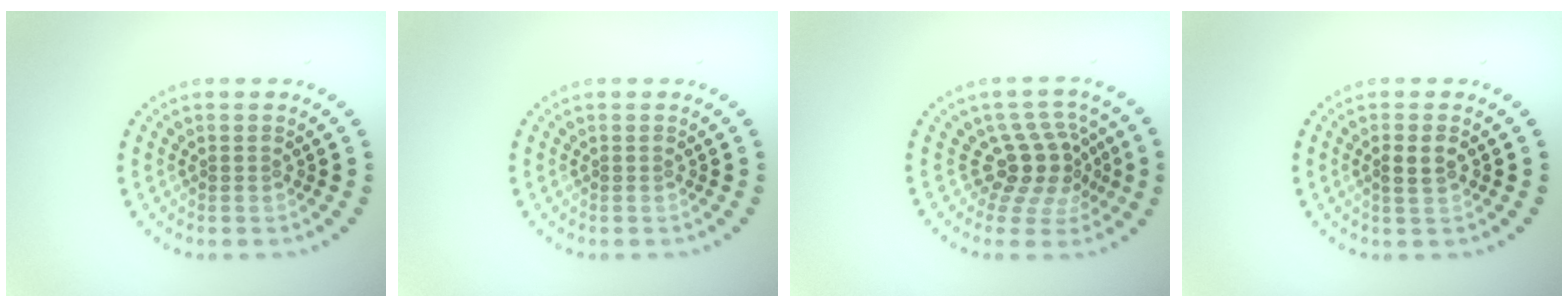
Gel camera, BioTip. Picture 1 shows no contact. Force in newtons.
{"total": 0.0}
{"total": 4.0, "press": 2.9, "slide": 2.8}
{"total": 2.0, "press": 1.9, "slide": 0.6}